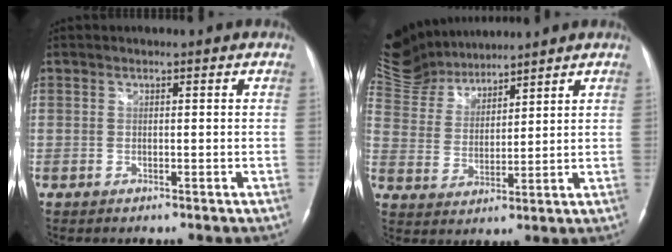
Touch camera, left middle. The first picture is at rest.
{"total": 11.8, "force": [11.3, 2.8, 1.6], "torque": [-0.046, 0.018, 0.234]}